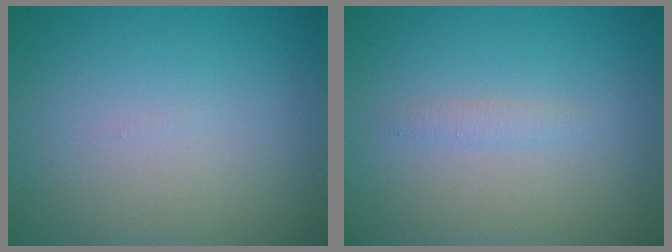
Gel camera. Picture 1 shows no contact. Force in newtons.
{"total": 0.8, "press": 0.8, "slide": 0.0}